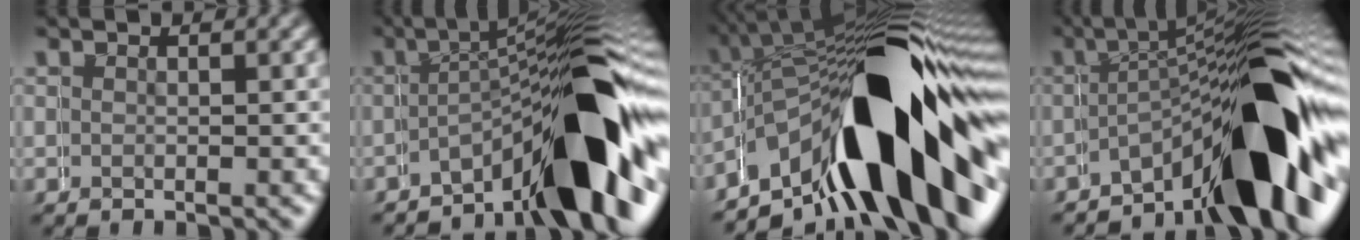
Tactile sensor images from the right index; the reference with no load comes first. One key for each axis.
{"total": 11.9, "fx": -4.3, "fy": 3.2, "fz": 10.7, "tx": -0.150, "ty": 0.011, "tz": -0.060}
{"total": 20.8, "fx": -3.5, "fy": 9.6, "fz": 18.2, "tx": -0.255, "ty": 0.021, "tz": -0.055}
{"total": 13.5, "fx": -4.6, "fy": 4.1, "fz": 12.1, "tx": -0.162, "ty": 0.011, "tz": -0.065}